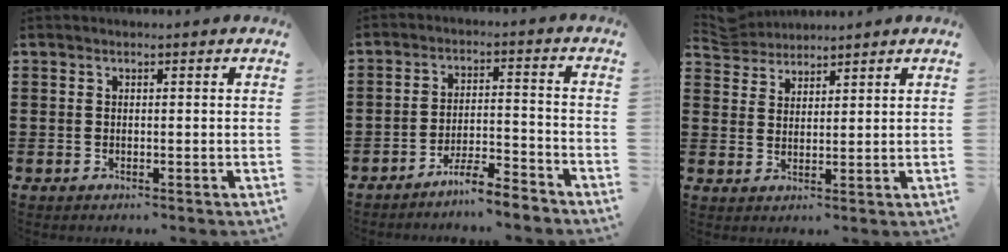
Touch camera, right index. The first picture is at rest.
{"total": 5.3, "force": [-5.1, 0.0, 1.7], "torque": [-0.038, 0.000, -0.100]}
{"total": 3.9, "force": [3.8, 0.7, -0.1], "torque": [-0.012, -0.004, 0.074]}